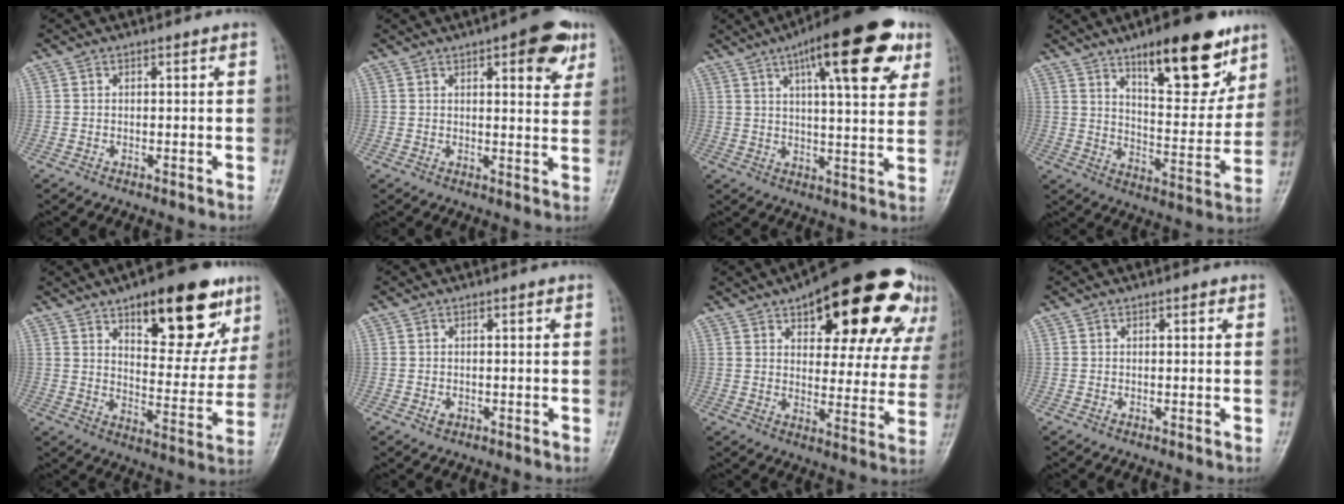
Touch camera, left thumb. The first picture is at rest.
{"total": 9.2, "force": [4.7, 3.3, 7.3], "torque": [-0.068, -0.015, 0.053]}
{"total": 19.6, "force": [9.5, 5.8, 16.2], "torque": [-0.207, -0.014, 0.132]}
{"total": 18.6, "force": [11.4, 6.5, 13.2], "torque": [-0.147, -0.065, 0.178]}
{"total": 21.0, "force": [11.6, 8.6, 15.2], "torque": [-0.161, -0.047, 0.170]}
{"total": 1.2, "force": [-0.1, 0.9, 0.8], "torque": [-0.005, 0.000, -0.002]}
{"total": 26.1, "force": [15.7, 11.2, 17.7], "torque": [-0.199, -0.029, 0.205]}
{"total": 0.9, "force": [0.5, 0.4, 0.7], "torque": [-0.006, 0.000, 0.004]}